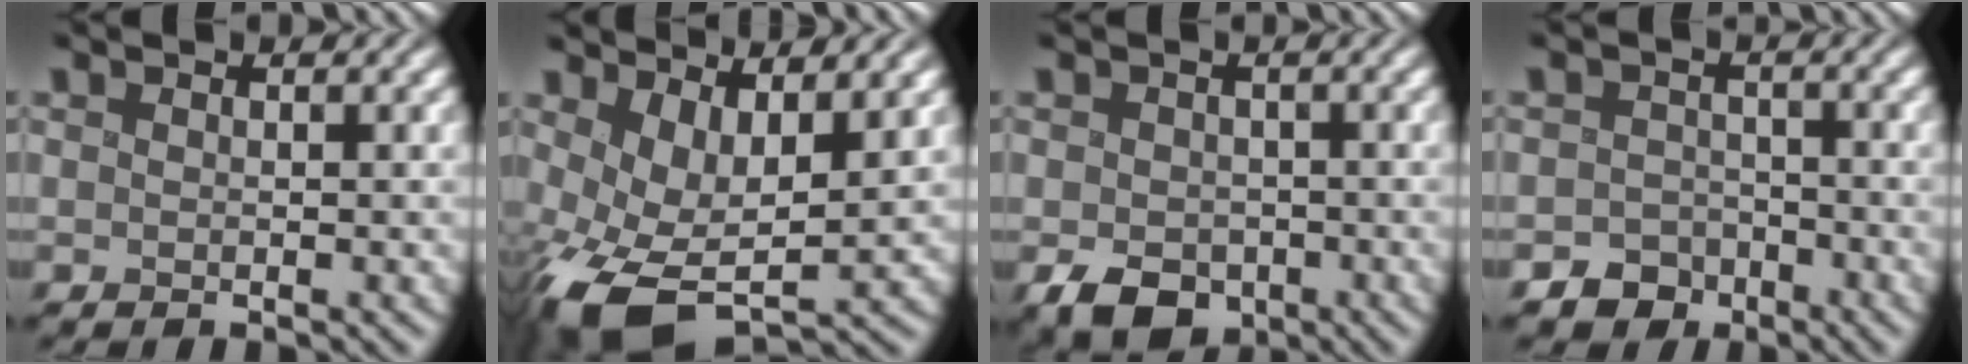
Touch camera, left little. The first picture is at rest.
{"total": 9.6, "force": [-1.5, 5.5, 7.7], "torque": [-0.161, -0.035, -0.015]}
{"total": 4.3, "force": [-1.9, 3.2, 2.2], "torque": [-0.039, -0.009, -0.036]}
{"total": 3.2, "force": [-2.4, 2.1, 0.1], "torque": [0.017, 0.001, -0.044]}